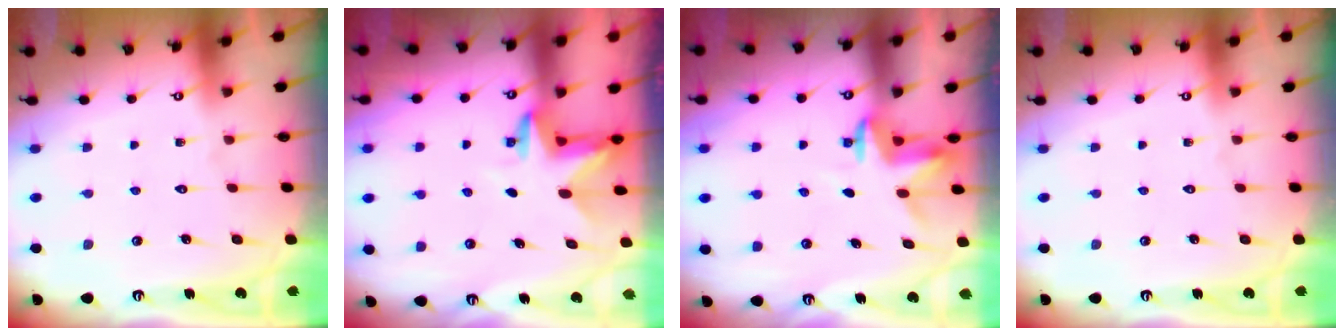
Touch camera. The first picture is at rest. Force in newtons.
{"total": 3.6, "press": 3.6, "slide": 0.2}
{"total": 3.5, "press": 3.4, "slide": 0.3}
{"total": 0.0}